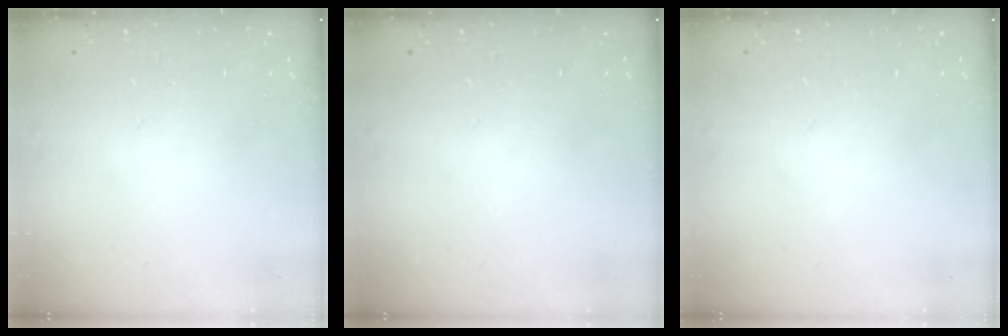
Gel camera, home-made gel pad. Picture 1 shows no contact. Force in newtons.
{"total": 0.0}
{"total": 0.0}